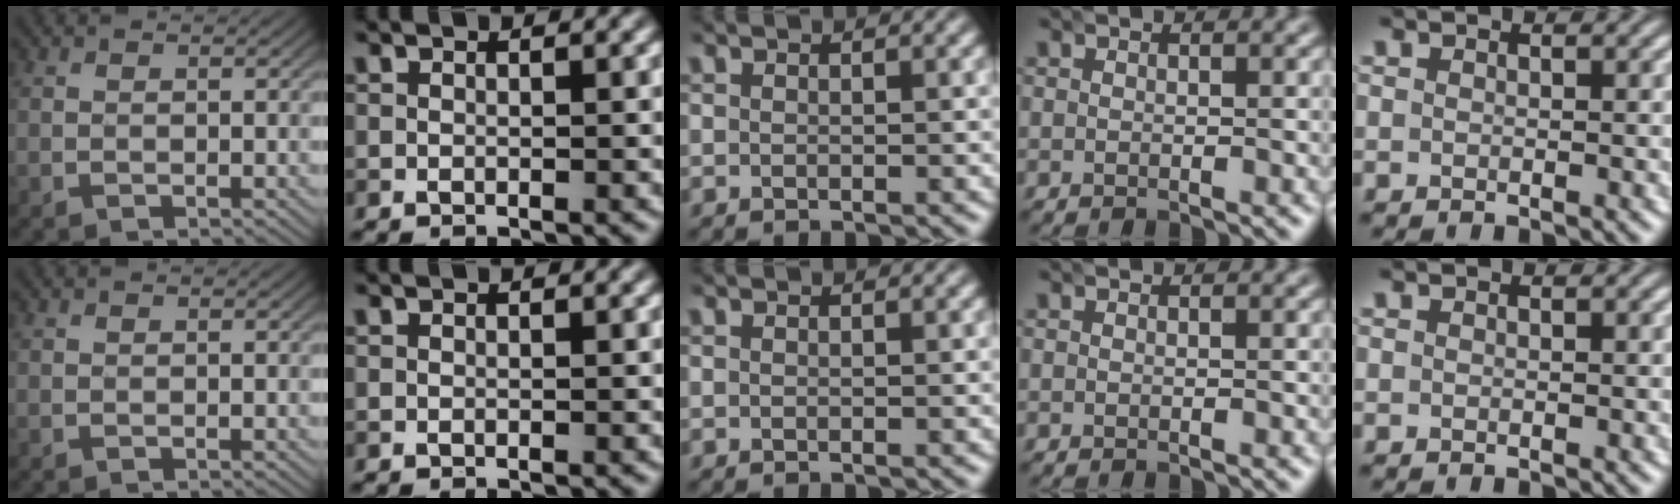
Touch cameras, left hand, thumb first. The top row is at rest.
{}